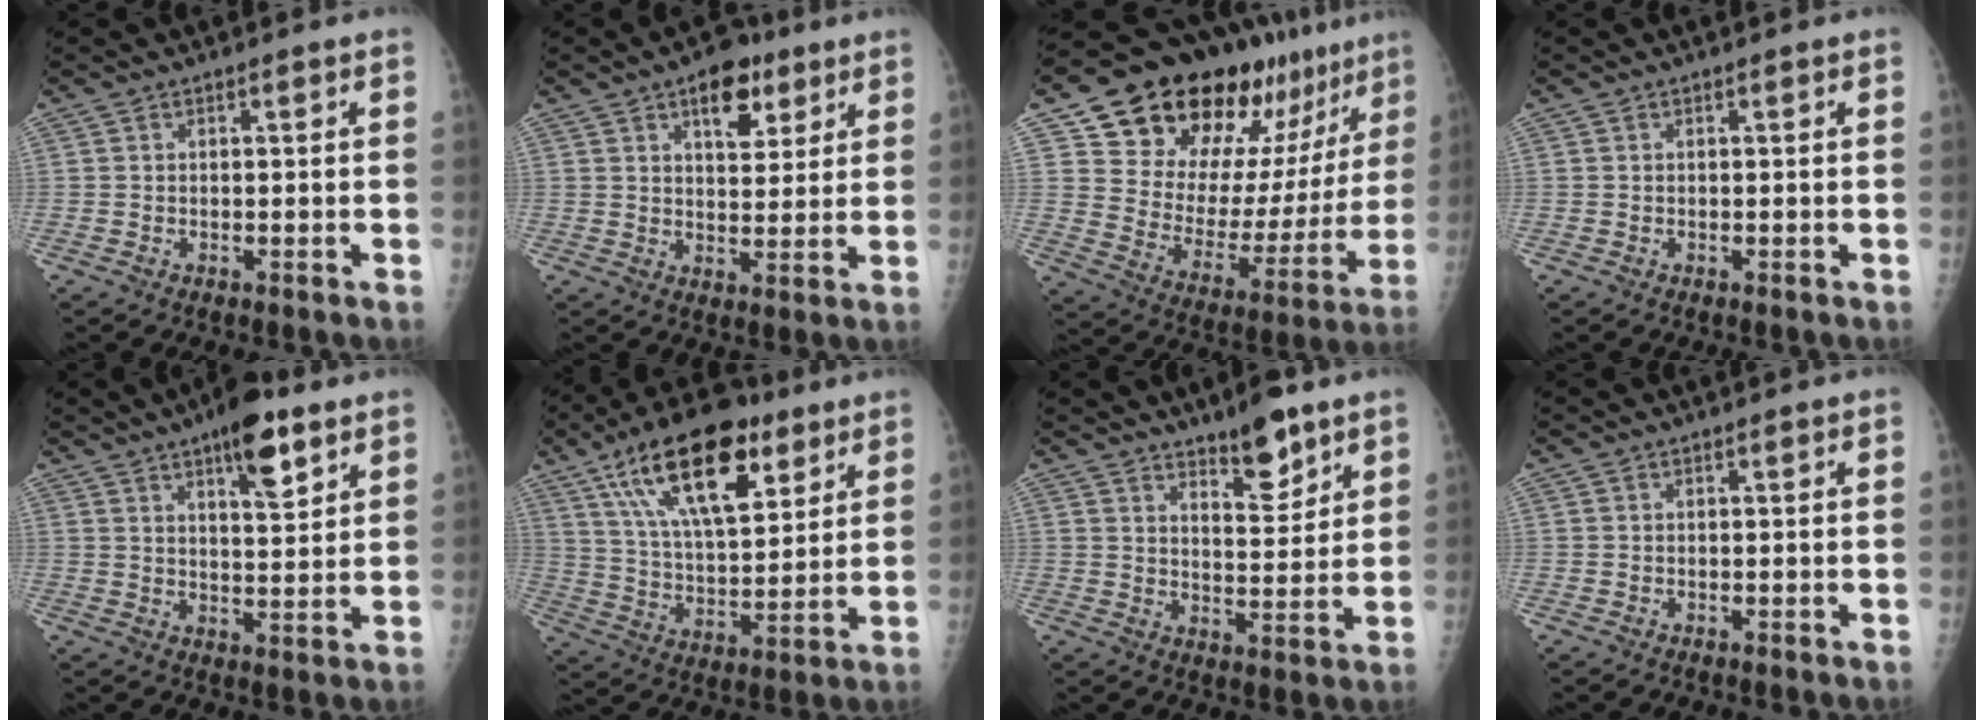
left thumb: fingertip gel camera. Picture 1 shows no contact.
{"total": 8.9, "force": [4.8, 4.9, 5.6], "torque": [-0.050, -0.019, 0.067]}
{"total": 26.8, "force": [18.2, 12.7, 15.1], "torque": [-0.186, -0.060, 0.272]}
{"total": 0.0}
{"total": 9.9, "force": [5.8, 3.4, 7.3], "torque": [-0.091, -0.030, 0.084]}
{"total": 21.9, "force": [11.4, 9.9, 15.8], "torque": [-0.241, -0.031, 0.197]}
{"total": 8.3, "force": [5.8, 2.8, 5.2], "torque": [-0.058, -0.044, 0.090]}
{"total": 0.0}